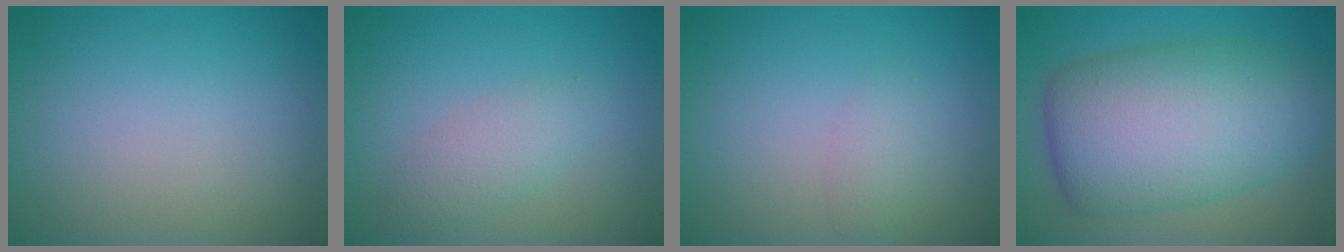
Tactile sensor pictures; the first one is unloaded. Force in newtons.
{"total": 2.4, "press": 2.4, "slide": 0.2}
{"total": 1.2, "press": 1.2, "slide": 0.1}
{"total": 11.2, "press": 11.2, "slide": 0.1}